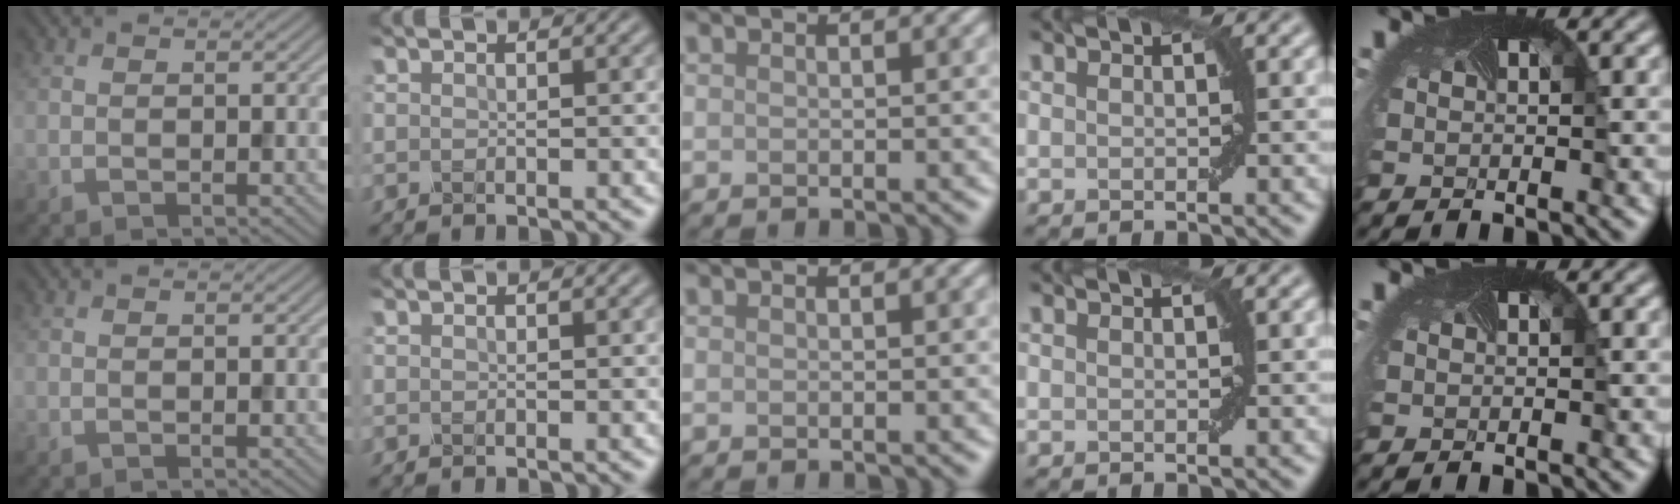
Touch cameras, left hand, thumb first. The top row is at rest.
{}